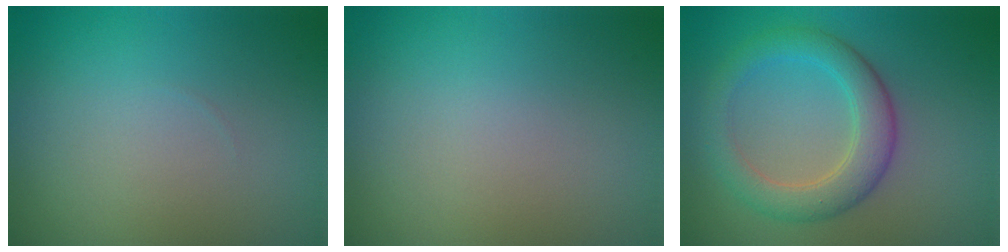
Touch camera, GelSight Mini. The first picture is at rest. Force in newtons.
{"total": 0.0}
{"total": 4.5, "press": 4.5, "slide": 0.1}